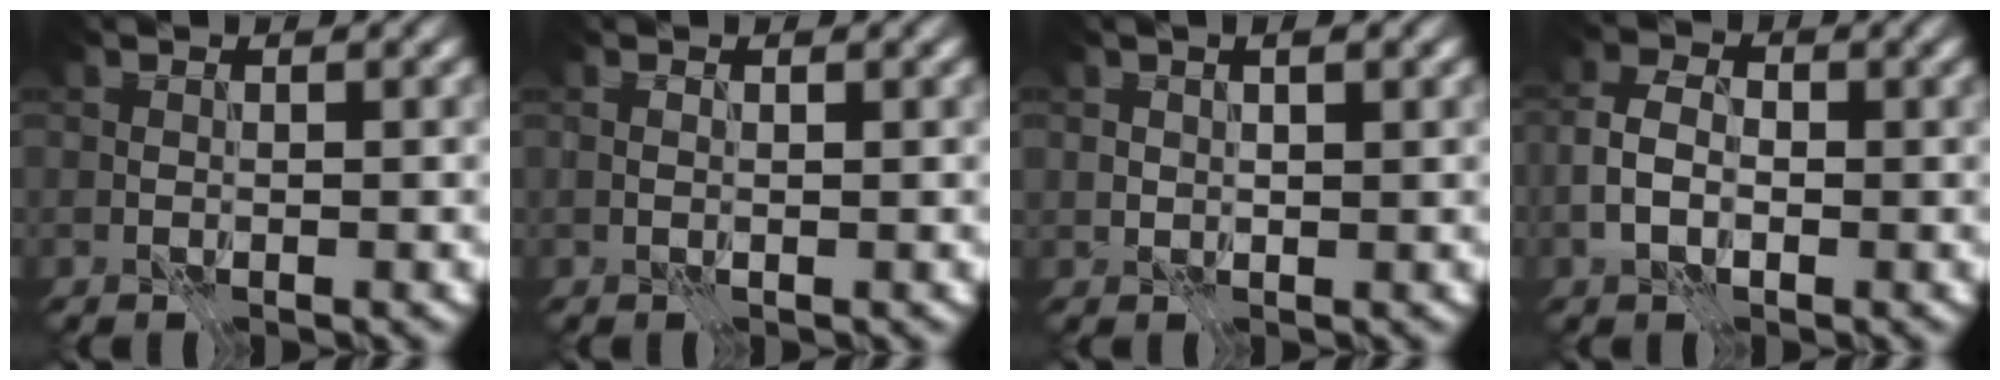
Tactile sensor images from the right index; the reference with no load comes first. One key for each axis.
{"total": 0.7, "fx": 0.2, "fy": 0.2, "fz": 0.7, "tx": -0.015, "ty": -0.001, "tz": 0.002}
{"total": 1.8, "fx": 0.8, "fy": 0.8, "fz": 1.3, "tx": -0.023, "ty": 0.002, "tz": 0.016}
{"total": 3.1, "fx": -0.9, "fy": 2.1, "fz": 2.2, "tx": -0.045, "ty": 0.005, "tz": -0.023}